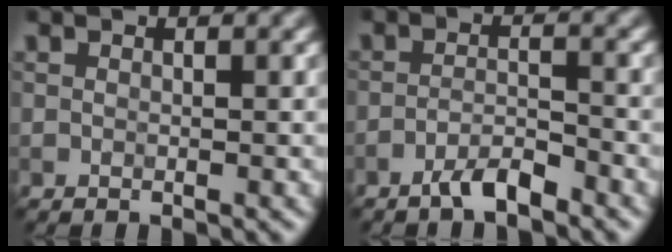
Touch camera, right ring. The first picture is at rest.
{"total": 2.5, "force": [-2.0, 0.5, 1.5], "torque": [-0.026, 0.008, -0.041]}